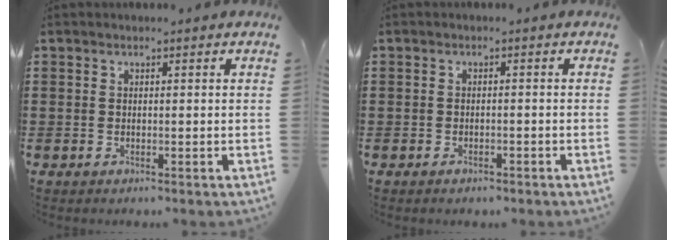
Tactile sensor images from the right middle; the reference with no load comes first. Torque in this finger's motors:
{"motor_torque": [-0.12, 0.19, -0.12, -0.02]}